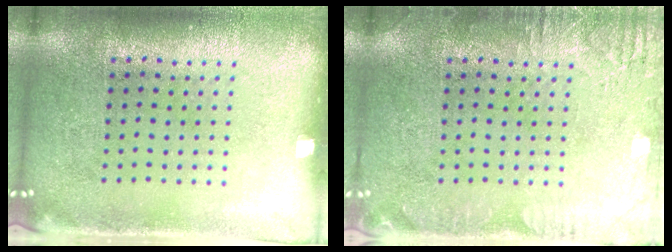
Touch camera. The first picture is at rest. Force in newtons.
{"total": 2.6, "press": 2.5, "slide": 0.4}